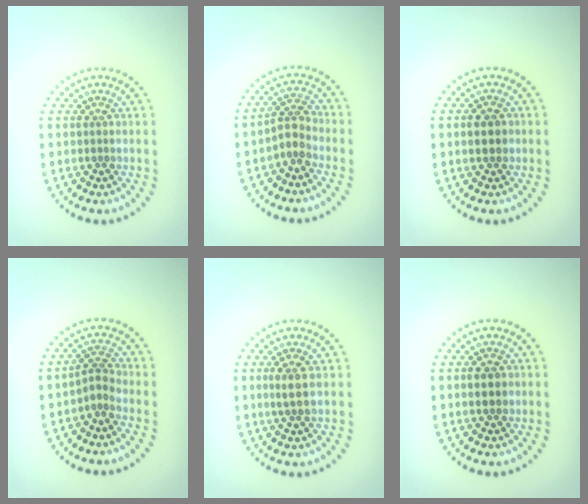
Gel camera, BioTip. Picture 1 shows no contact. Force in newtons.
{"total": 2.3, "press": 1.7, "slide": 1.6}
{"total": 2.0, "press": 2.0, "slide": 0.1}
{"total": 1.8, "press": 1.1, "slide": 1.4}
{"total": 1.7, "press": 1.5, "slide": 0.8}
{"total": 2.3, "press": 2.3, "slide": 0.1}